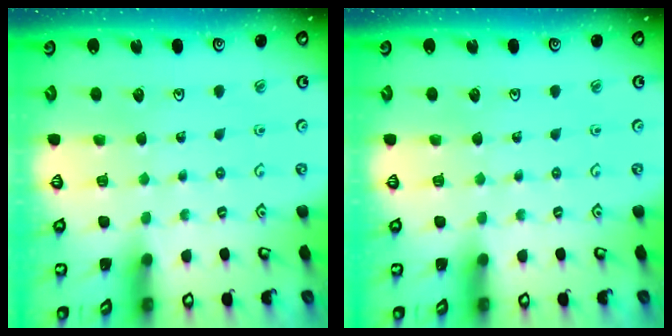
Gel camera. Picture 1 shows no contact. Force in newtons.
{"total": 0.0}